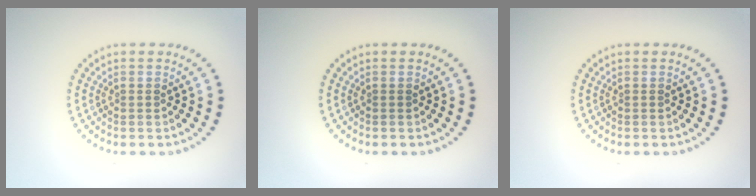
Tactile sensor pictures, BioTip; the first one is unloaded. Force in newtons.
{"total": 0.0}
{"total": 0.0}